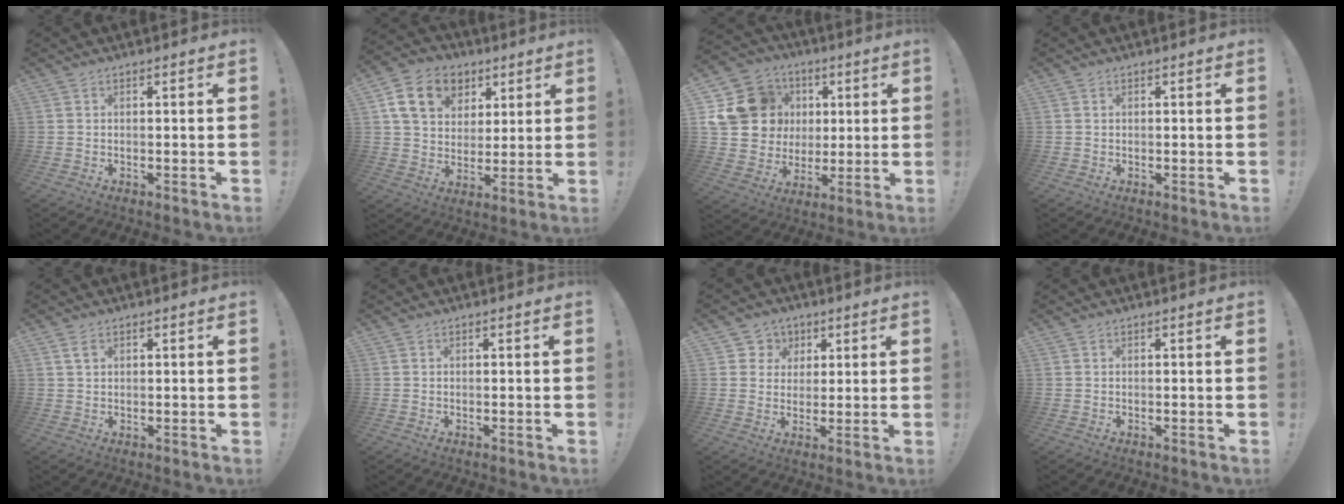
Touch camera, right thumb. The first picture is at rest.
{"total": 15.4, "force": [6.7, 11.7, 7.4], "torque": [-0.104, -0.024, 0.131]}
{"total": 19.2, "force": [4.6, 16.8, 8.2], "torque": [-0.131, -0.008, 0.118]}
{"total": 0.5, "force": [0.2, 0.5, 0.1], "torque": [-0.007, 0.003, 0.005]}
{"total": 2.1, "force": [1.1, 1.2, 1.3], "torque": [-0.016, -0.004, 0.018]}
{"total": 0.0}
{"total": 6.4, "force": [2.1, 6.0, 0.7], "torque": [-0.006, -0.018, 0.043]}
{"total": 0.0}